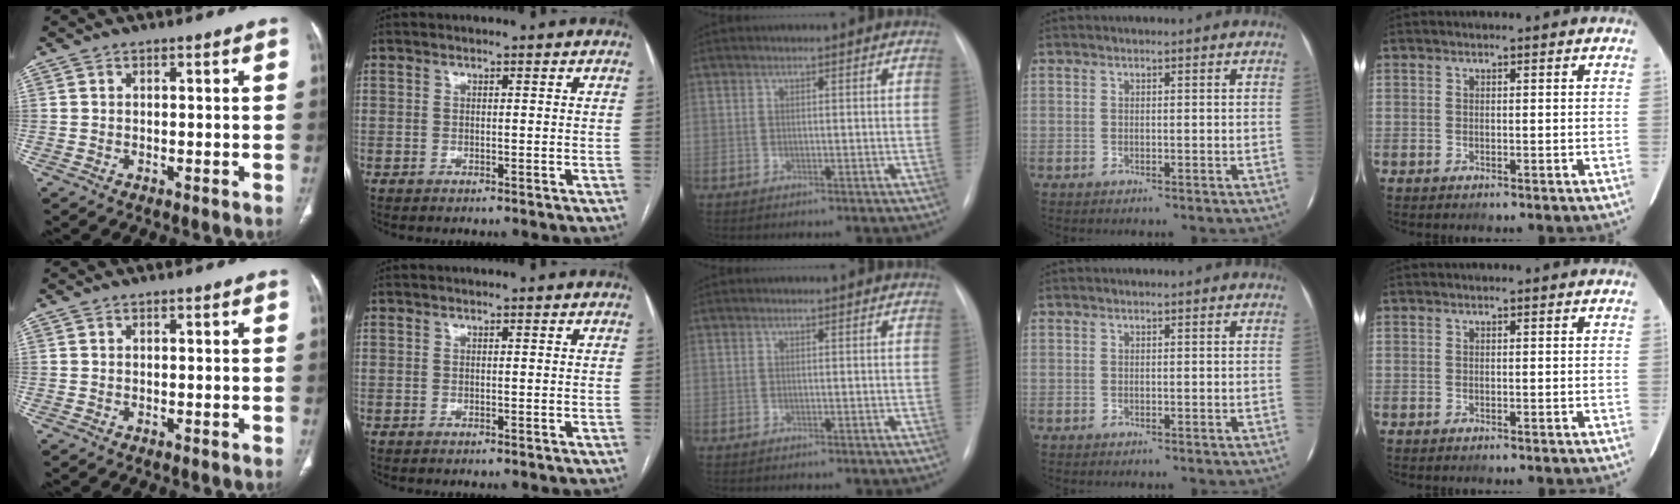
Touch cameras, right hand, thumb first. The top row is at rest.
{}